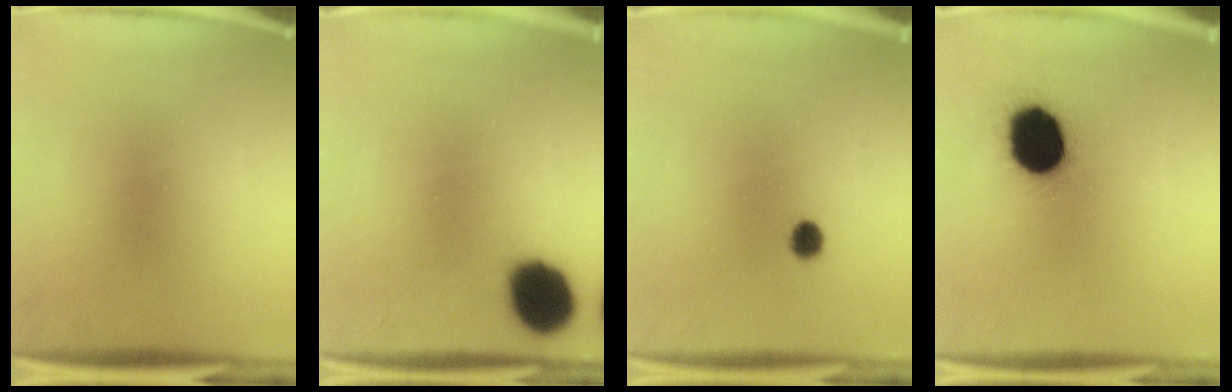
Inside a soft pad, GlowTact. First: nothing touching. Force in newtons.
{"total": 14.8}
{"total": 2.6}
{"total": 16.8}